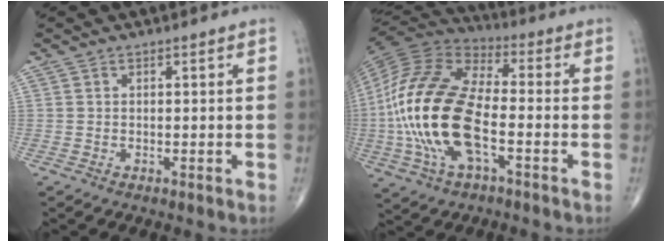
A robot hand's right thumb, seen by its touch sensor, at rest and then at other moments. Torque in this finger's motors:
{"motor_torque": [2.32, 2.32, 2.77, 0.00, 0.83]}